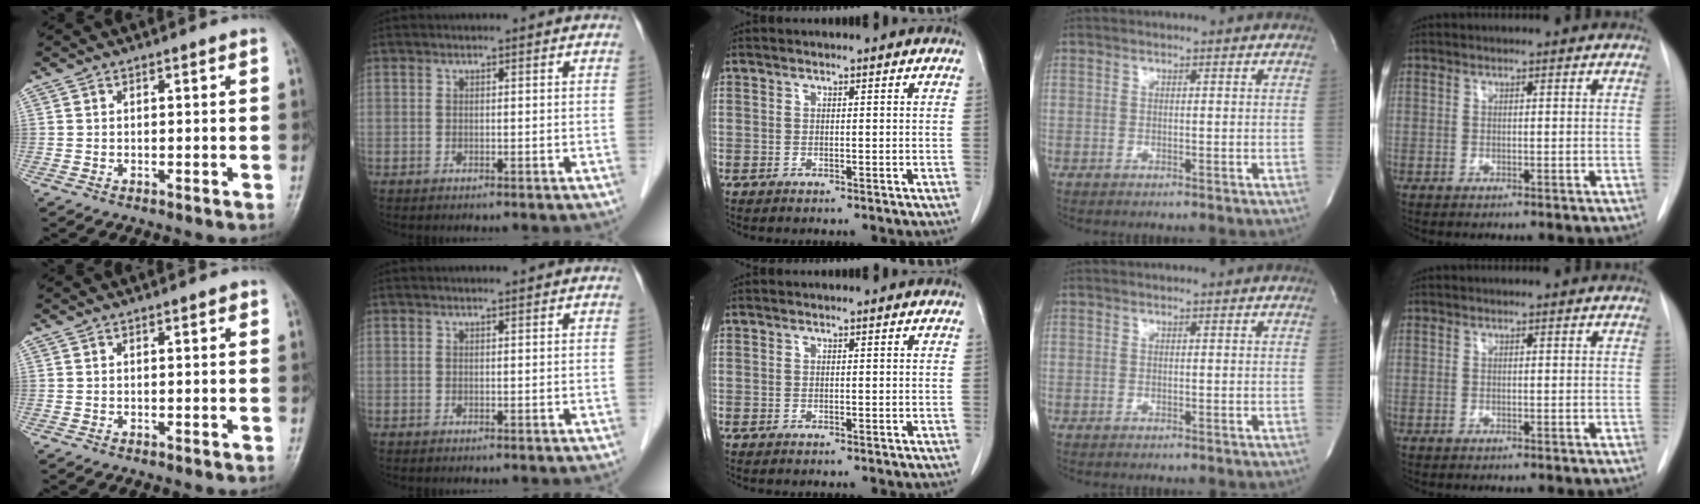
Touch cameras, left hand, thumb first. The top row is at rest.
{"thumb": {"total": 1.0, "force": [0.5, 0.3, 0.8], "torque": [-0.009, 0.001, 0.005]}, "index": {"total": 1.7, "force": [-1.7, -0.1, 0.1], "torque": [0.001, -0.013, -0.034]}}